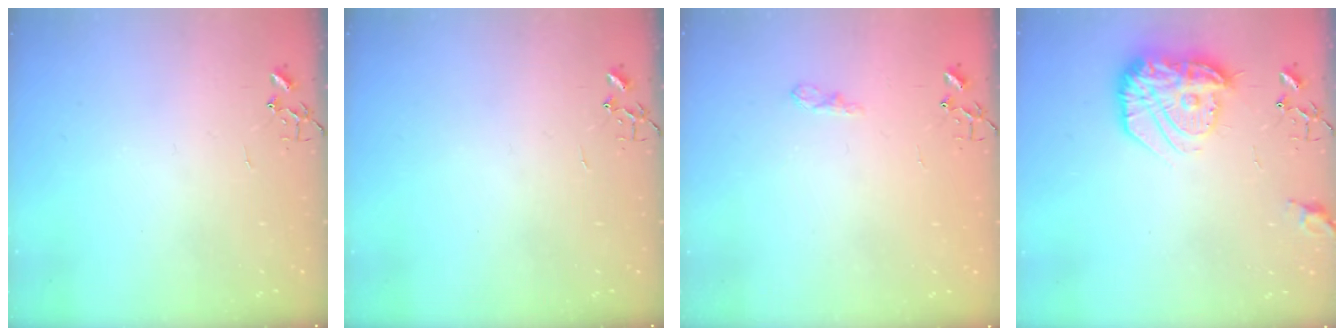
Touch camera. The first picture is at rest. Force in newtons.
{"total": 0.0}
{"total": 5.9, "press": 5.9, "slide": 0.7}
{"total": 20.4, "press": 20.4, "slide": 1.6}